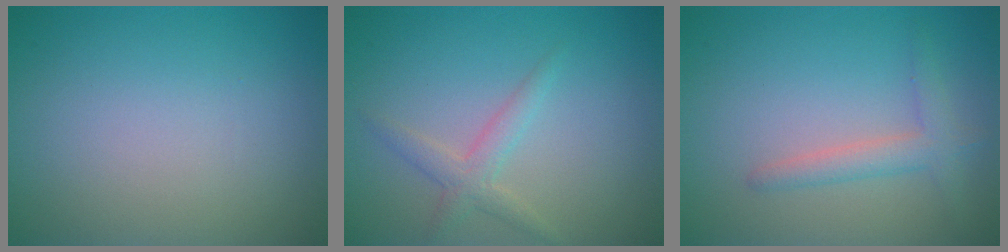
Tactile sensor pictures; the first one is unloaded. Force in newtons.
{"total": 2.0, "press": 2.0, "slide": 0.0}
{"total": 2.3, "press": 2.3, "slide": 0.1}